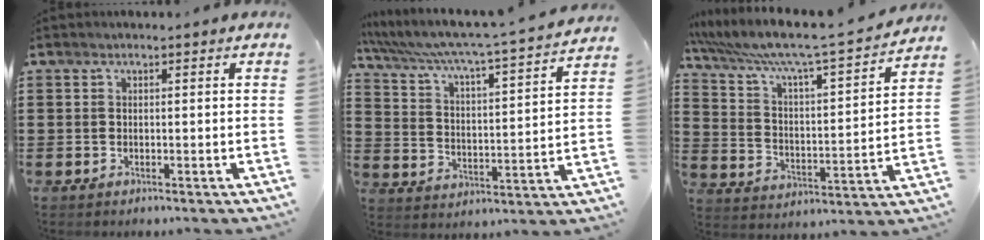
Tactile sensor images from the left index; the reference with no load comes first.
{"total": 5.5, "force": [4.9, -0.8, 2.4], "torque": [-0.071, -0.052, 0.073]}
{"total": 7.3, "force": [6.3, 0.0, 3.7], "torque": [-0.100, -0.052, 0.099]}